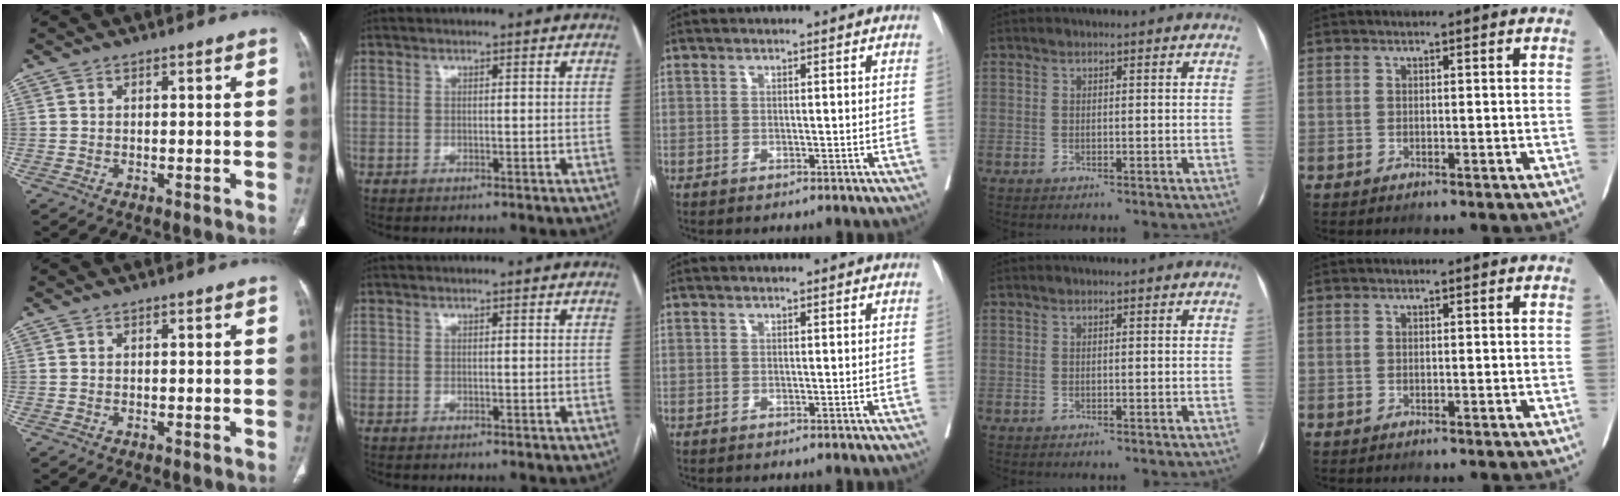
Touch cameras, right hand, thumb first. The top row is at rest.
{}